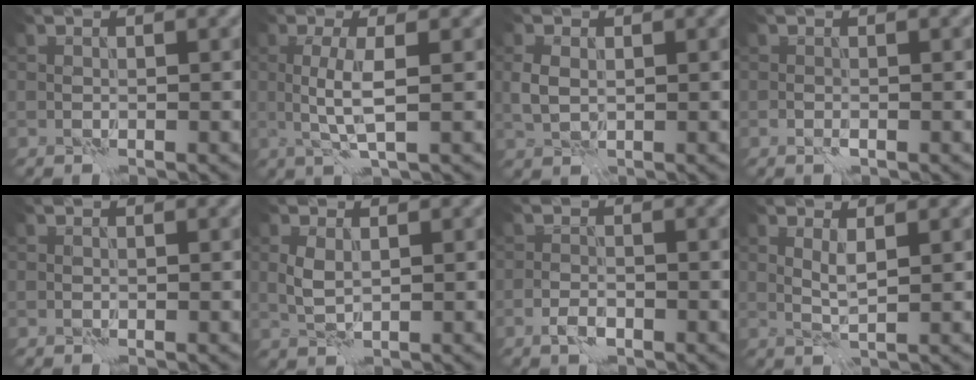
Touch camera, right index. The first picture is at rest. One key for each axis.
{"total": 3.1, "fx": 0.2, "fy": 0.5, "fz": 3.1, "tx": -0.065, "ty": 0.000, "tz": 0.007}
{"total": 2.2, "fx": 0.2, "fy": 1.6, "fz": 1.5, "tx": -0.040, "ty": 0.002, "tz": 0.007}
{"total": 0.7, "fx": -0.5, "fy": 0.3, "fz": 0.4, "tx": -0.010, "ty": 0.002, "tz": -0.010}
{"total": 0.0}
{"total": 1.8, "fx": 0.5, "fy": 1.0, "fz": 1.4, "tx": -0.038, "ty": 0.001, "tz": 0.014}
{"total": 1.5, "fx": -1.0, "fy": 0.6, "fz": 0.9, "tx": -0.015, "ty": 0.002, "tz": -0.021}
{"total": 1.5, "fx": 0.7, "fy": 0.0, "fz": 1.3, "tx": -0.032, "ty": -0.001, "tz": 0.015}